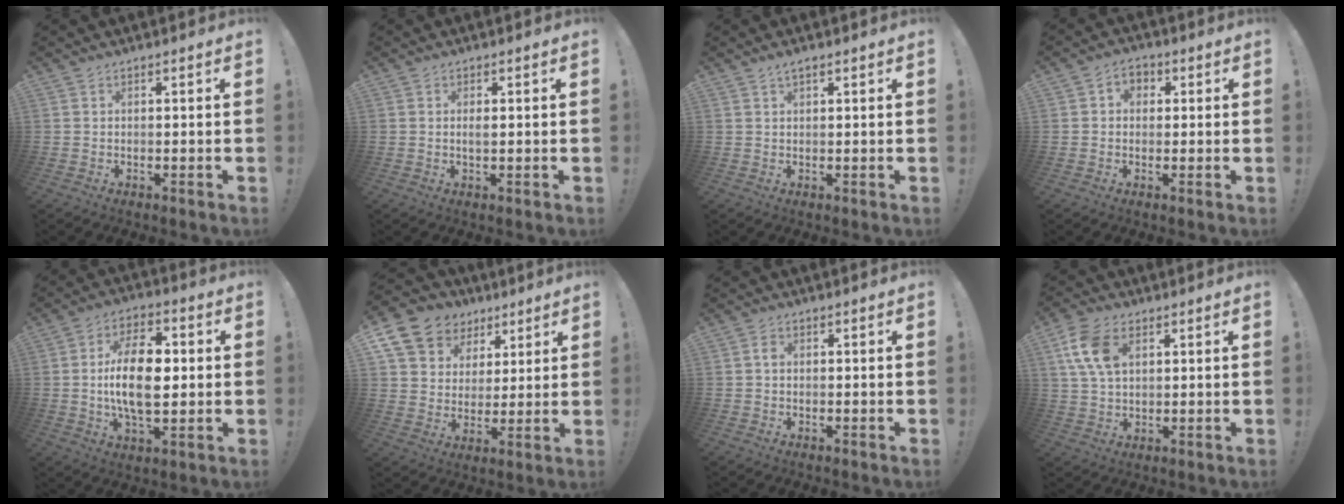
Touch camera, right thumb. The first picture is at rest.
{"total": 1.3, "force": [0.0, 0.3, 1.3], "torque": [-0.022, -0.002, -0.002]}
{"total": 1.5, "force": [1.1, 0.4, 1.1], "torque": [-0.016, -0.002, 0.018]}
{"total": 3.8, "force": [0.4, 3.2, 2.0], "torque": [-0.026, 0.002, 0.007]}
{"total": 16.7, "force": [-0.1, 8.8, 14.2], "torque": [-0.255, 0.005, -0.010]}
{"total": 13.2, "force": [7.4, 10.0, 4.5], "torque": [-0.074, -0.048, 0.151]}
{"total": 1.6, "force": [-0.3, 1.2, 1.0], "torque": [-0.024, 0.008, -0.004]}
{"total": 10.1, "force": [3.7, 6.2, 7.1], "torque": [-0.148, -0.001, 0.070]}